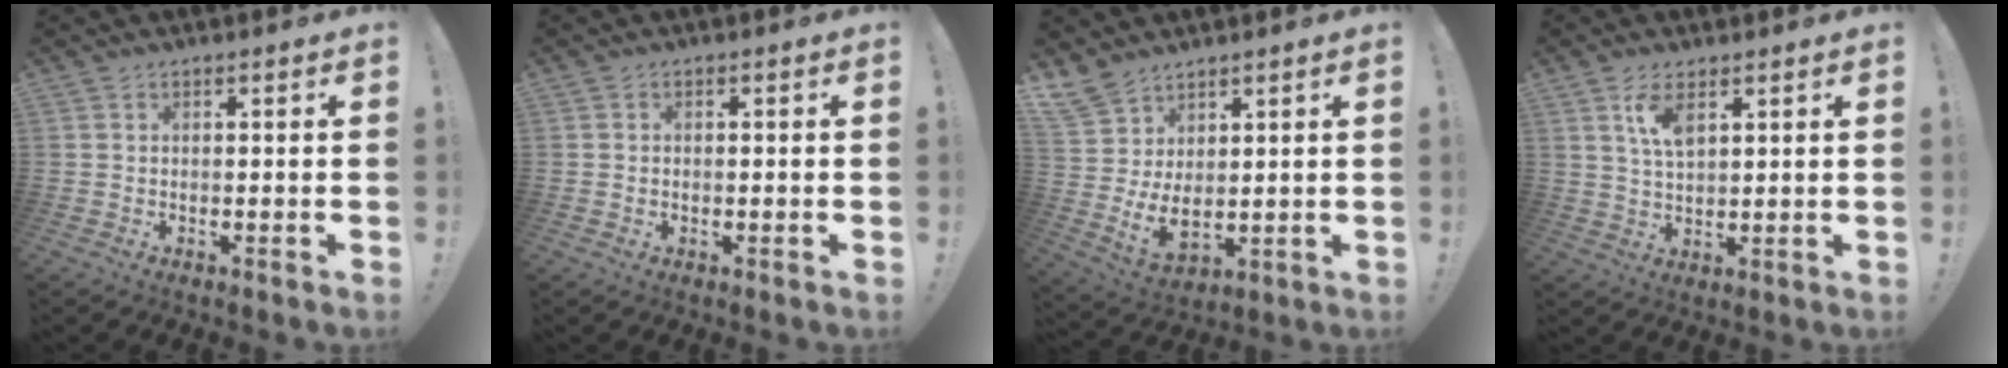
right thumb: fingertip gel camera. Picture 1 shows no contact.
{"total": 0.5, "force": [0.0, 0.5, 0.0], "torque": [0.000, 0.003, -0.001]}
{"total": 9.0, "force": [5.2, 5.5, 4.9], "torque": [-0.097, -0.055, 0.107]}
{"total": 6.6, "force": [3.4, 2.7, 4.9], "torque": [-0.080, -0.014, 0.059]}